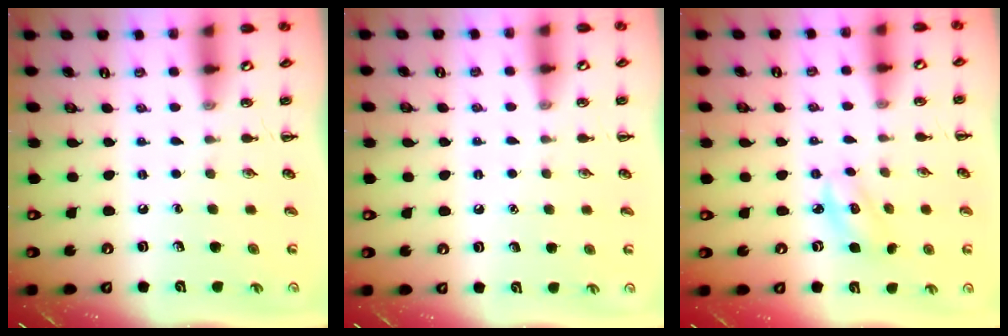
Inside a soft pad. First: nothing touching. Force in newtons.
{"total": 1.4, "press": 1.4, "slide": 0.1}
{"total": 2.9, "press": 2.8, "slide": 0.6}